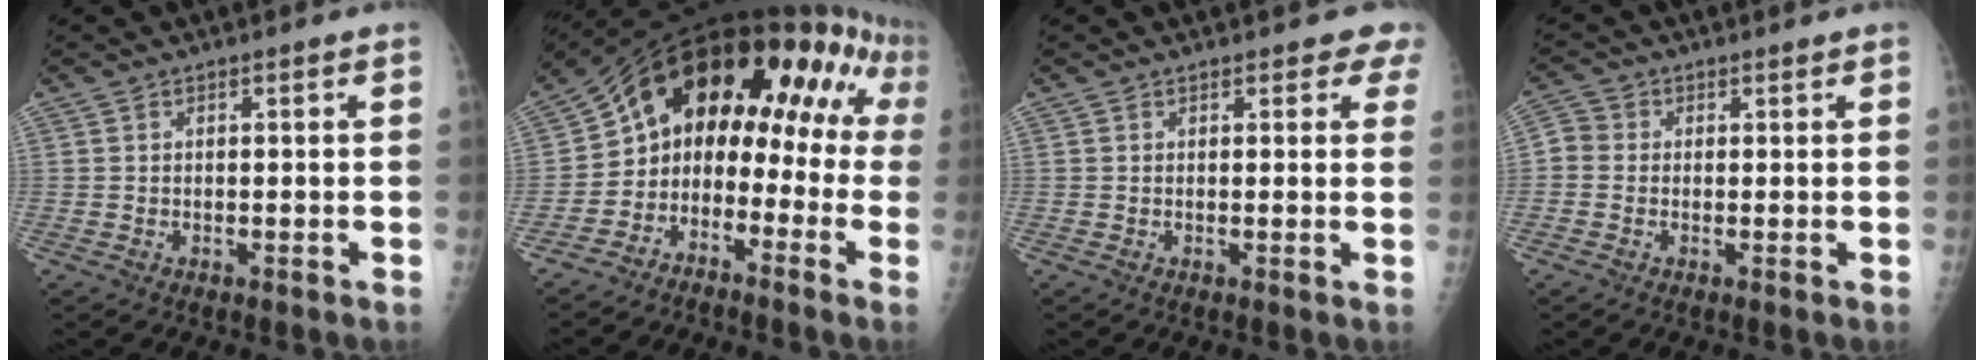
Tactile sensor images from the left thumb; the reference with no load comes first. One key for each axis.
{"total": 17.1, "fx": -2.4, "fy": 12.0, "fz": 11.9, "tx": -0.138, "ty": 0.124, "tz": -0.049}
{"total": 3.0, "fx": 2.4, "fy": 1.5, "fz": 1.1, "tx": 0.020, "ty": -0.008, "tz": 0.013}
{"total": 3.5, "fx": 0.0, "fy": 3.2, "fz": 1.4, "tx": -0.020, "ty": 0.006, "tz": -0.012}